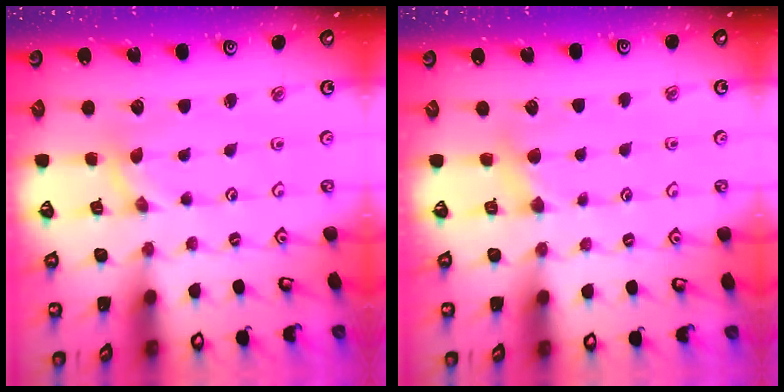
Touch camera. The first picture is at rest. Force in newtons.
{"total": 4.5, "press": 4.5, "slide": 0.7}